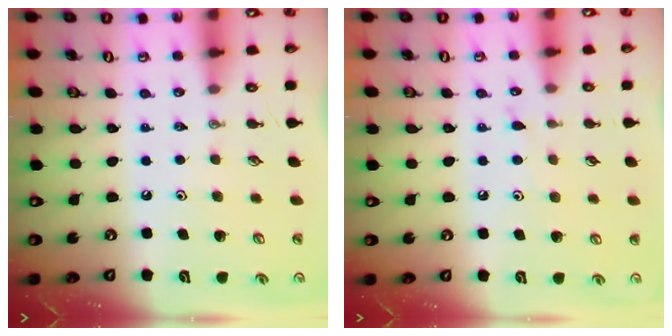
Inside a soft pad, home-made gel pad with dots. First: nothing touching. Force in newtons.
{"total": 4.7, "press": 4.6, "slide": 0.6}